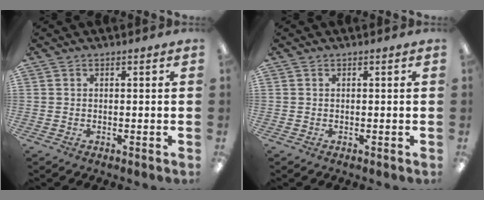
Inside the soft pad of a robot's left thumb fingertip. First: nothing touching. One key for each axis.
{"total": 0.0}